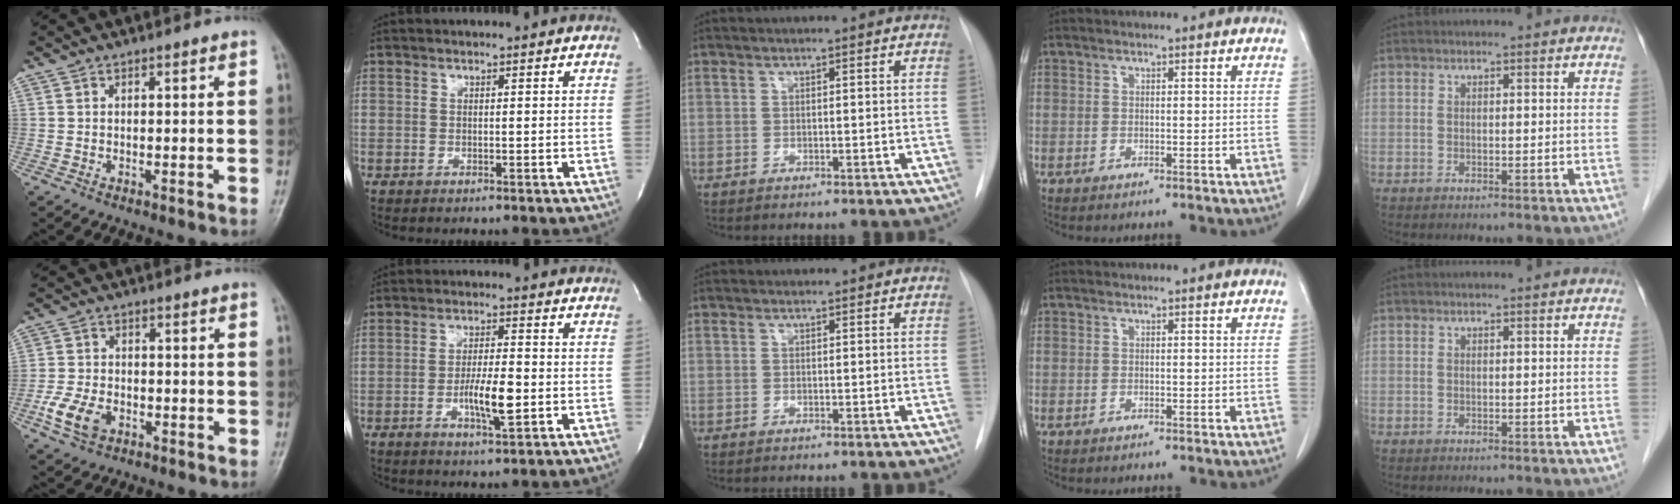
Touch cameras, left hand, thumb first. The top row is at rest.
{"thumb": {"total": 6.8, "force": [-2.9, 4.5, 4.3], "torque": [-0.087, 0.008, -0.055]}, "index": {"total": 6.2, "force": [-1.6, 1.0, 5.9], "torque": [-0.109, -0.007, -0.026]}, "middle": {"total": 0.9, "force": [0.8, 0.2, 0.0], "torque": [-0.004, 0.012, 0.014]}}